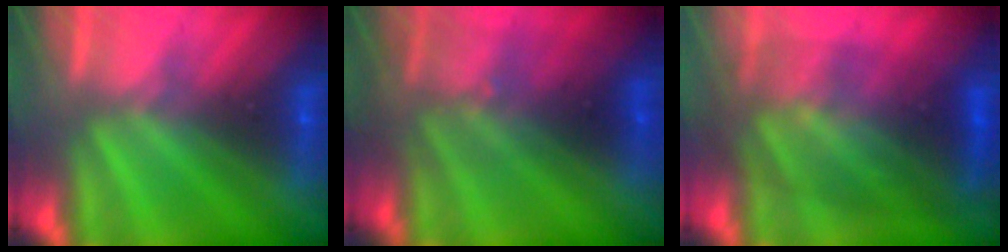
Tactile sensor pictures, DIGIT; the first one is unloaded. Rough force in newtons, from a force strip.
{"total": 3.0}
{"total": 13.2}